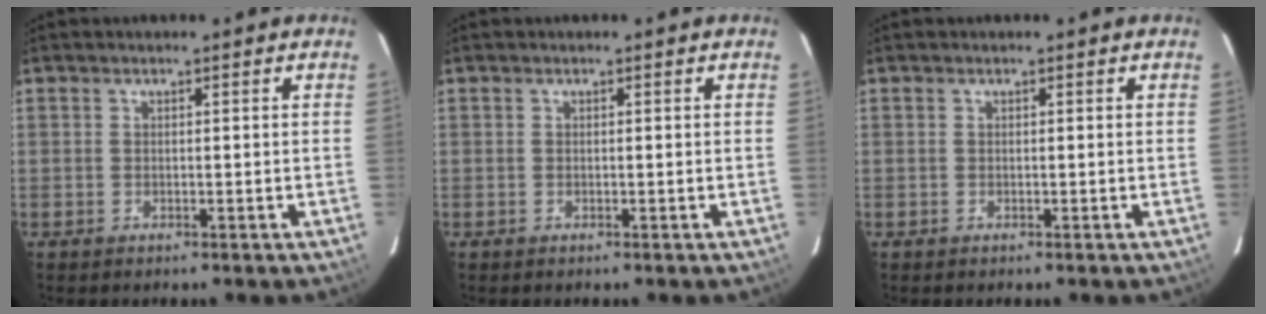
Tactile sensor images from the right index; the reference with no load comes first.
{"total": 0.0}
{"total": 0.0}